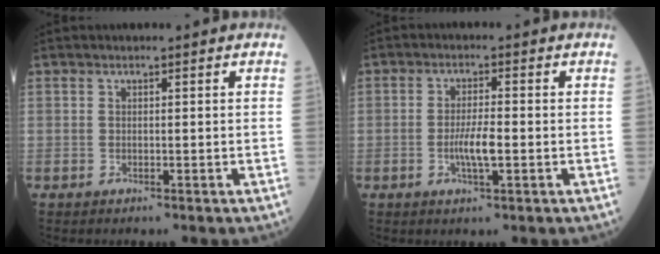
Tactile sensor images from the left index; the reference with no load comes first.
{"total": 3.9, "force": [-1.4, 0.6, 3.6], "torque": [-0.073, -0.007, -0.027]}